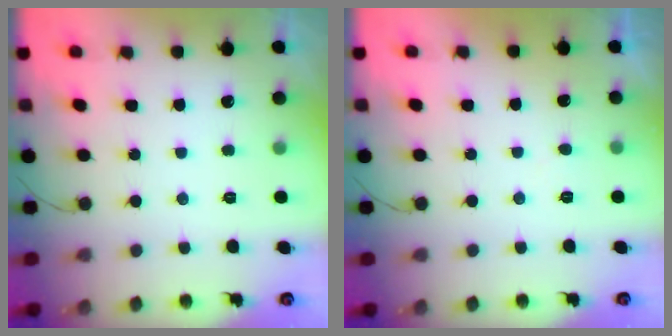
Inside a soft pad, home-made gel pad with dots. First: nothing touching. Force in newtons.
{"total": 2.3, "press": 2.3, "slide": 0.2}